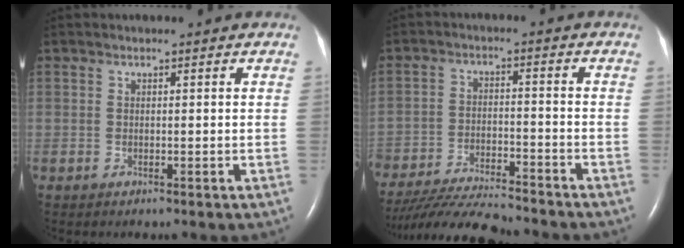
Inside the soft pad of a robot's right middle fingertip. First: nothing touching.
{"total": 15.3, "force": [-14.2, 1.3, 5.6], "torque": [-0.106, -0.024, -0.229]}